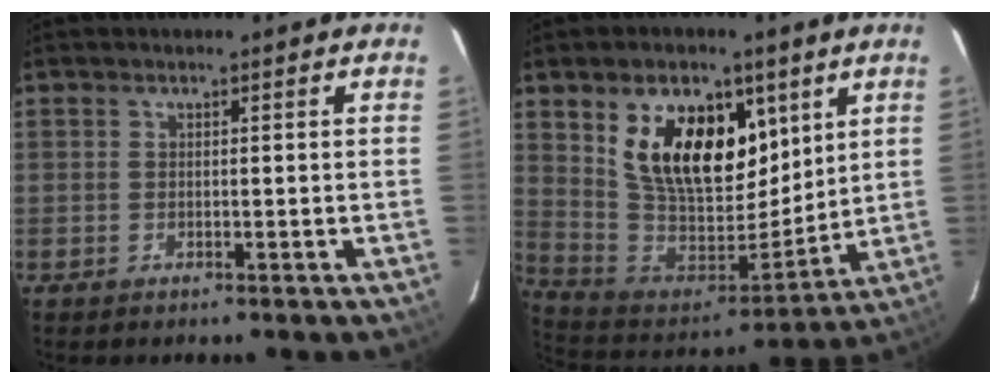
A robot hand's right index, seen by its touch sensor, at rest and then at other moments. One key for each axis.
{"total": 19.9, "fx": 8.4, "fy": 11.5, "fz": 13.8, "tx": -0.260, "ty": 0.008, "tz": 0.166}